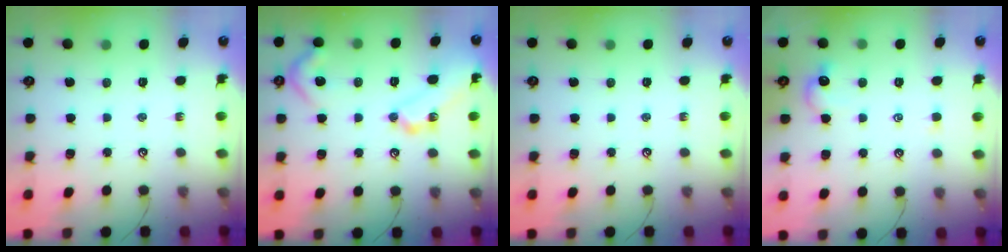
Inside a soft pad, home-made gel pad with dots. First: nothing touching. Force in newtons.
{"total": 19.3, "press": 19.3, "slide": 0.8}
{"total": 0.0}
{"total": 1.9, "press": 1.8, "slide": 0.6}